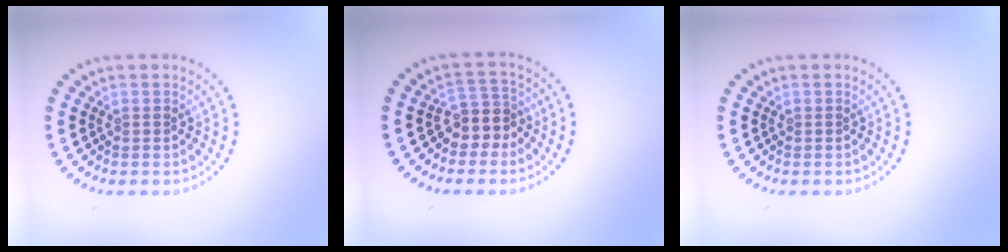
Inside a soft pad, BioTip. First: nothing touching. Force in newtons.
{"total": 2.6, "press": 2.1, "slide": 1.6}
{"total": 0.0}